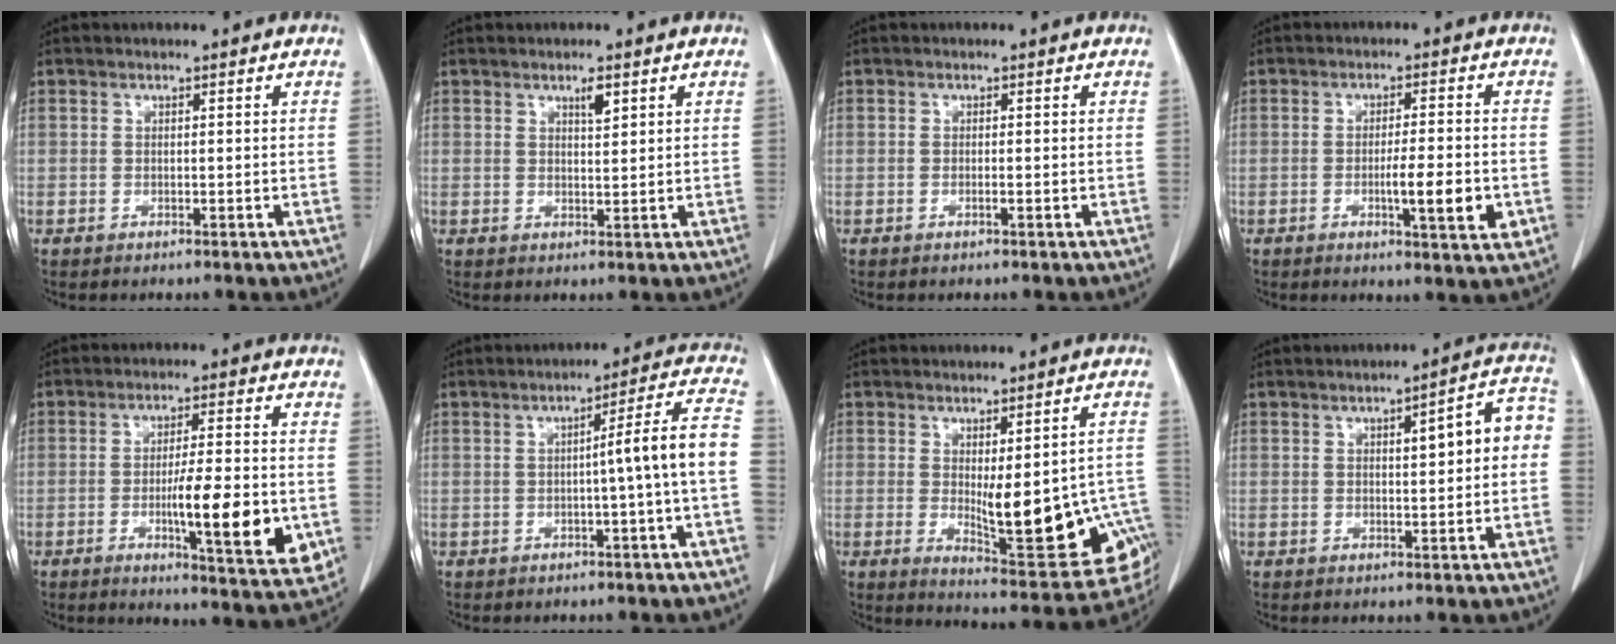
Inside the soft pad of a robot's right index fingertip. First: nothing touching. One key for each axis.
{"total": 2.1, "fx": 1.2, "fy": 0.4, "fz": 1.6, "tx": -0.029, "ty": -0.003, "tz": 0.022}
{"total": 0.5, "fx": -0.3, "fy": -0.1, "fz": 0.4, "tx": -0.009, "ty": 0.000, "tz": -0.005}
{"total": 7.1, "fx": -1.8, "fy": 0.7, "fz": 6.8, "tx": -0.103, "ty": -0.009, "tz": -0.027}
{"total": 13.5, "fx": -3.1, "fy": 1.9, "fz": 13.0, "tx": -0.184, "ty": -0.018, "tz": -0.044}
{"total": 7.9, "fx": -1.2, "fy": -1.5, "fz": 7.7, "tx": -0.101, "ty": 0.016, "tz": -0.017}
{"total": 16.7, "fx": -3.4, "fy": 5.0, "fz": 15.6, "tx": -0.140, "ty": 0.003, "tz": -0.022}
{"total": 7.0, "fx": 0.7, "fy": 1.3, "fz": 6.8, "tx": -0.089, "ty": 0.026, "tz": 0.007}